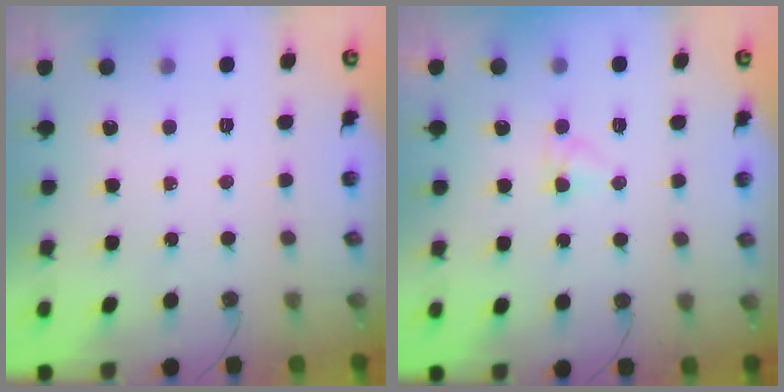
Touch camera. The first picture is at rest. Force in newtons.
{"total": 2.5, "press": 2.5, "slide": 0.3}